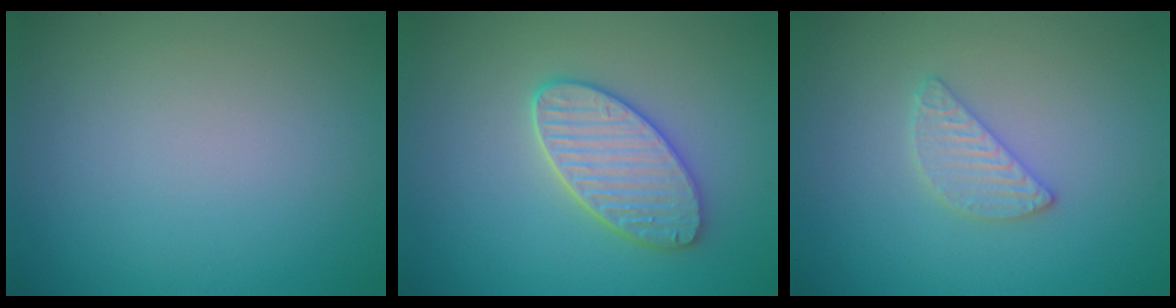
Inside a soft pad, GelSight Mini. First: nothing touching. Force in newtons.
{"total": 4.2, "press": 3.9, "slide": 1.5}
{"total": 2.0, "press": 2.0, "slide": 0.2}